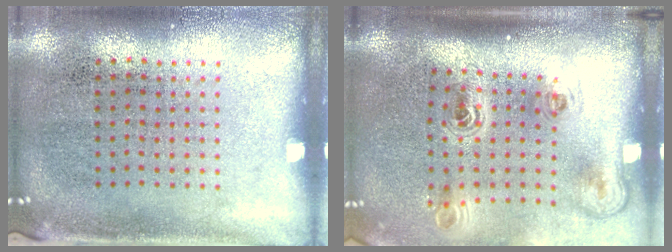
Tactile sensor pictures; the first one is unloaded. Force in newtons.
{"total": 2.3, "press": 1.5, "slide": 1.8}